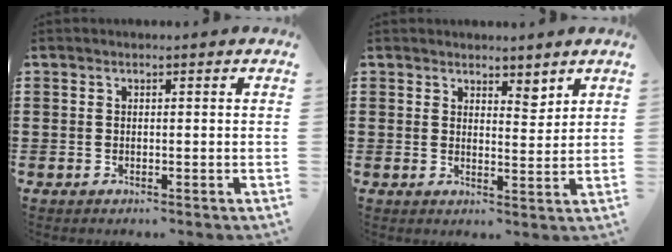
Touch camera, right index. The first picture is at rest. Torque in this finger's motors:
{"motor_torque": [-0.19, 0.19, 0.09, 0.00]}